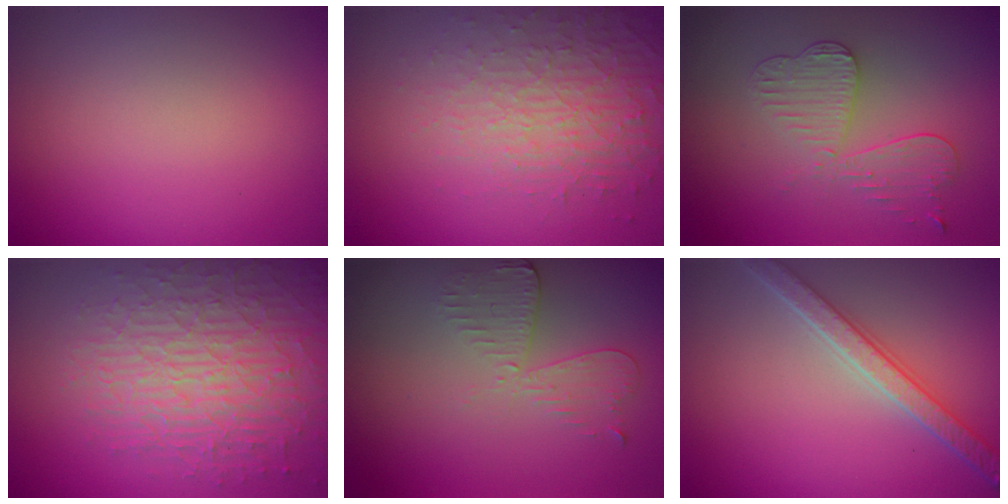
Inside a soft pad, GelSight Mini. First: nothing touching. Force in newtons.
{"total": 5.3, "press": 3.4, "slide": 4.0}
{"total": 3.7, "press": 3.3, "slide": 1.5}
{"total": 7.5, "press": 5.4, "slide": 5.1}
{"total": 2.9, "press": 2.6, "slide": 1.4}
{"total": 4.1, "press": 3.5, "slide": 2.2}